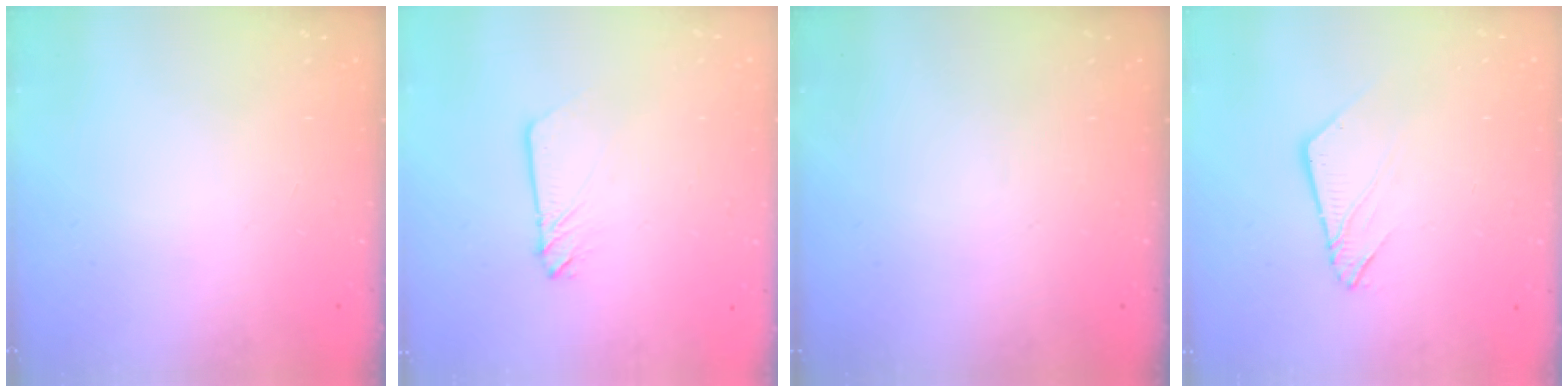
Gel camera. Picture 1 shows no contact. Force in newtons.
{"total": 2.3, "press": 2.3, "slide": 0.3}
{"total": 0.0}
{"total": 5.8, "press": 5.8, "slide": 0.3}